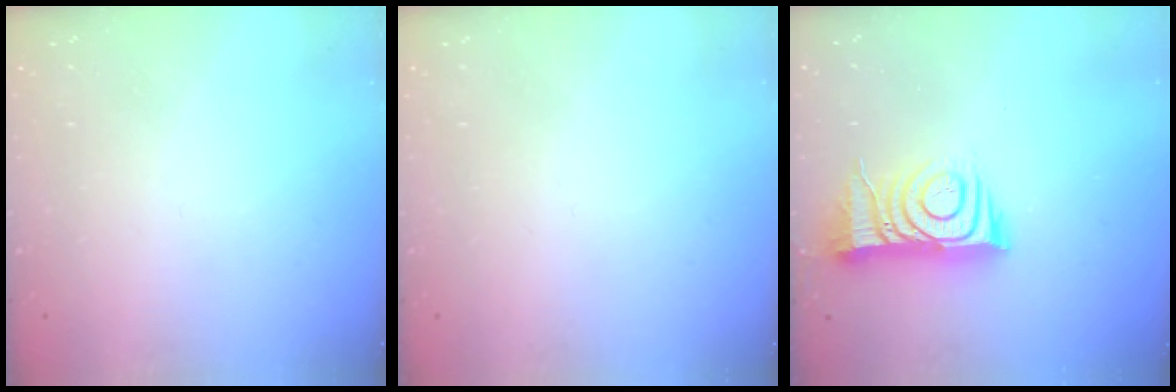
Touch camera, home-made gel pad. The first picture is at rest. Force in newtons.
{"total": 1.8, "press": 1.7, "slide": 0.1}
{"total": 12.0, "press": 12.0, "slide": 1.1}